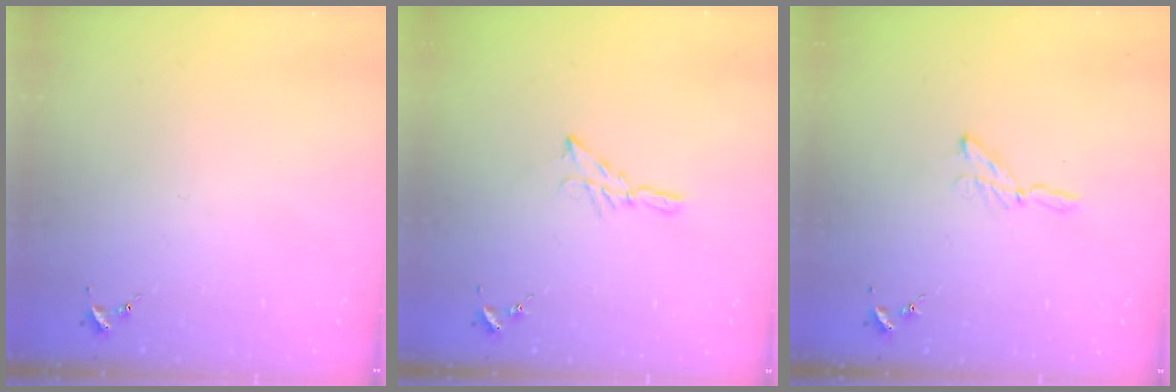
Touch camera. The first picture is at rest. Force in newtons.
{"total": 6.2, "press": 6.1, "slide": 0.8}
{"total": 3.5, "press": 3.4, "slide": 0.4}